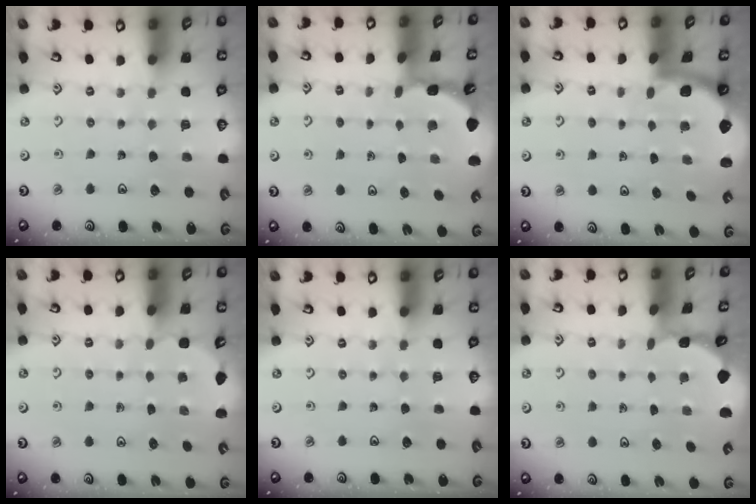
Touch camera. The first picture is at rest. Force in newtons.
{"total": 1.8, "press": 1.8, "slide": 0.1}
{"total": 1.2, "press": 1.2, "slide": 0.1}
{"total": 2.3, "press": 1.8, "slide": 1.4}
{"total": 0.0}
{"total": 0.6, "press": 0.6, "slide": 0.2}